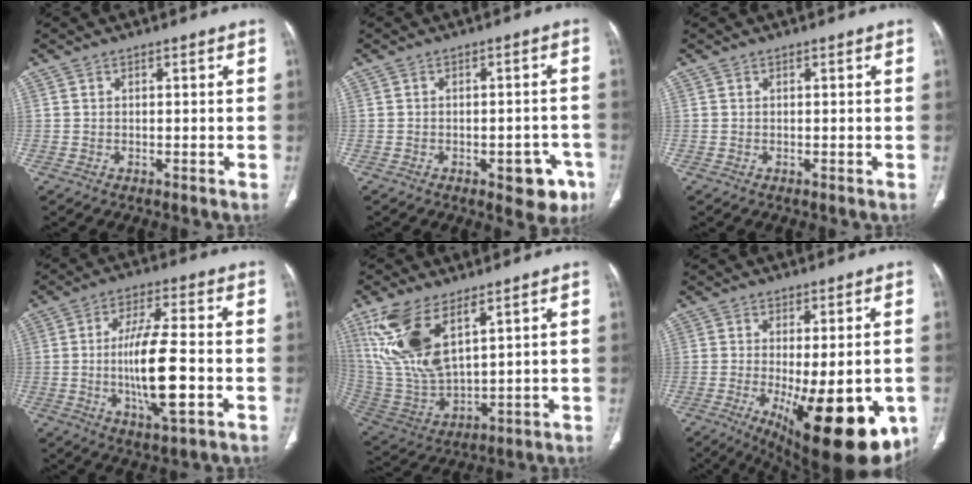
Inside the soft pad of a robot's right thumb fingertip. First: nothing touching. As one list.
[{"total": 7.4, "force": [-3.5, 3.7, 5.4], "torque": [-0.037, 0.017, -0.036]}, {"total": 0.0}, {"total": 13.4, "force": [-2.3, 3.6, 12.8], "torque": [-0.239, 0.005, -0.039]}, {"total": 15.5, "force": [8.1, 6.4, 11.5], "torque": [-0.242, -0.031, 0.181]}, {"total": 21.3, "force": [-7.1, 7.8, 18.4], "torque": [-0.209, -0.027, -0.080]}]